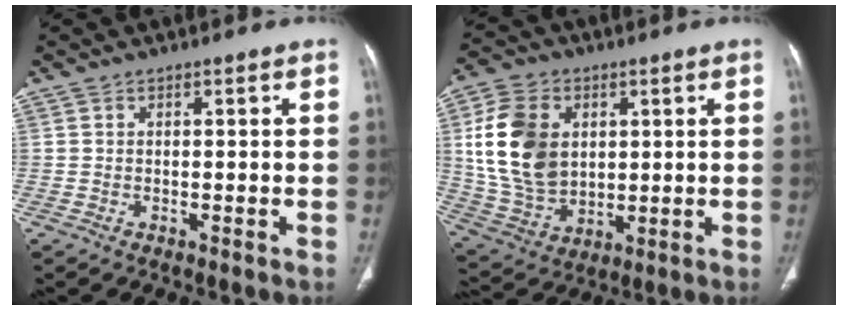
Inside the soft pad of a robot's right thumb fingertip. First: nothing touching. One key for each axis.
{"total": 16.7, "fx": 3.3, "fy": 12.0, "fz": 11.0, "tx": -0.190, "ty": -0.008, "tz": 0.073}